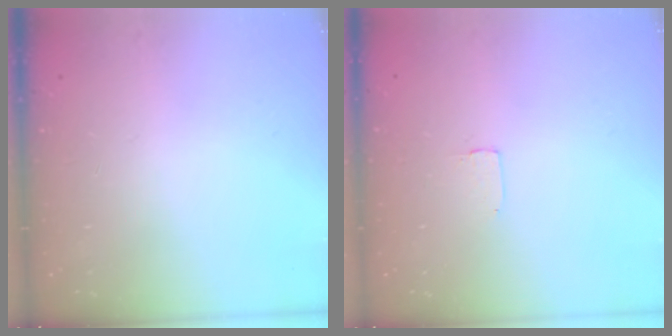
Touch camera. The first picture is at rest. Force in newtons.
{"total": 1.7, "press": 1.7, "slide": 0.1}